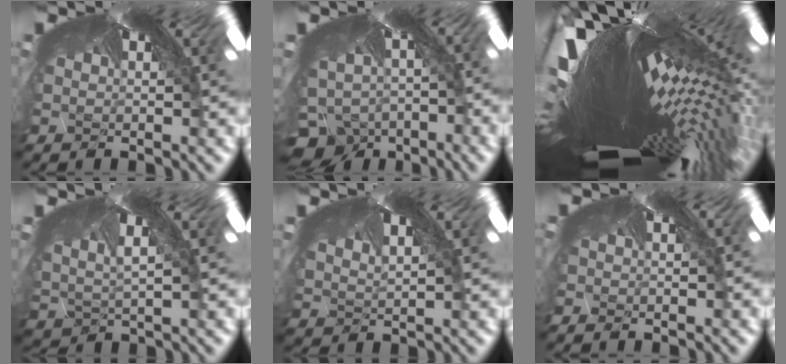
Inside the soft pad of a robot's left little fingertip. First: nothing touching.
{"total": 9.8, "force": [-9.5, 2.6, -0.4], "torque": [-0.010, -0.091, -0.128]}
{"total": 8.4, "force": [-7.5, -1.7, 3.3], "torque": [-0.102, -0.090, -0.089]}
{"total": 1.7, "force": [-1.5, 0.7, -0.1], "torque": [-0.032, -0.021, 0.009]}
{"total": 1.0, "force": [0.1, 0.8, 0.6], "torque": [-0.032, -0.005, 0.018]}
{"total": 1.3, "force": [-0.7, -0.8, -0.7], "torque": [0.013, -0.002, -0.008]}